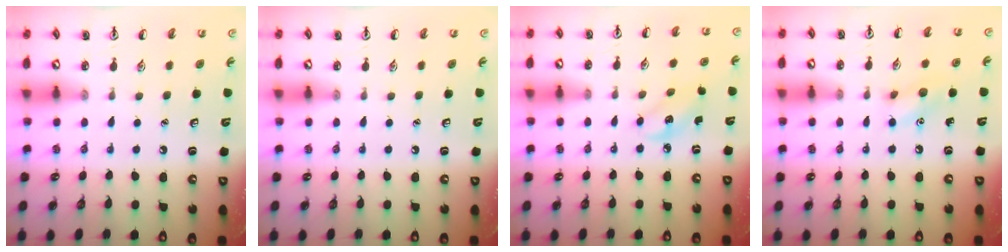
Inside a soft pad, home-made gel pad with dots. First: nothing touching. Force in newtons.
{"total": 0.0}
{"total": 2.9, "press": 2.8, "slide": 0.7}
{"total": 7.5, "press": 7.4, "slide": 1.3}